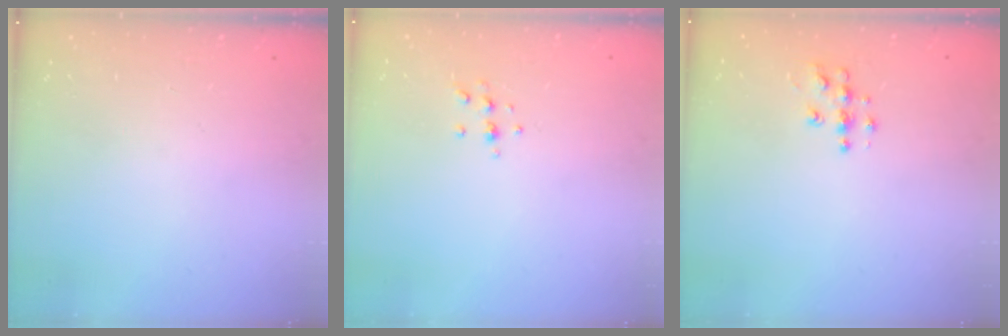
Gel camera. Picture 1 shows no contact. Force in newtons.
{"total": 5.5, "press": 5.3, "slide": 1.5}
{"total": 6.2, "press": 6.2, "slide": 0.2}